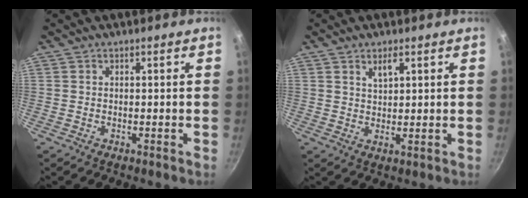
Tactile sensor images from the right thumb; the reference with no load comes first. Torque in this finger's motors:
{"motor_torque": [-0.31, 0.18, -0.29, 0.19, 0.09]}